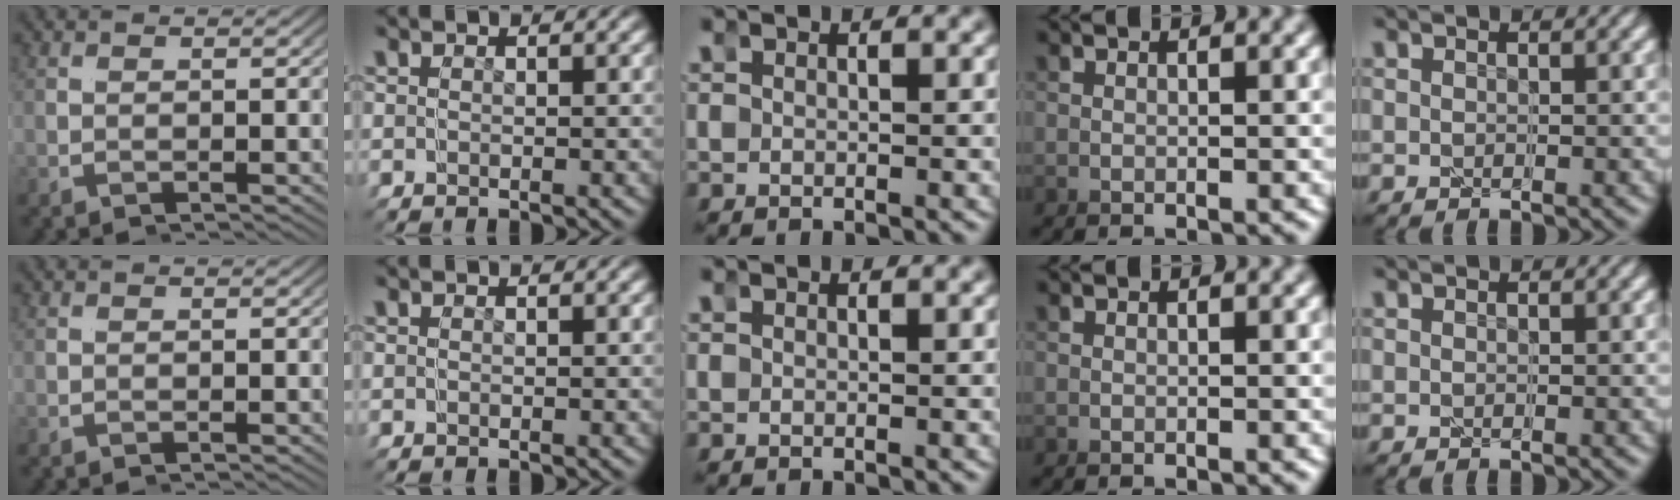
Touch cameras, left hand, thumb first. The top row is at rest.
{}